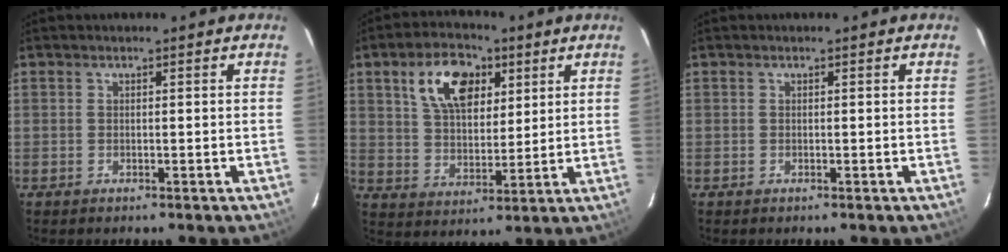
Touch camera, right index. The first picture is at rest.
{"total": 12.1, "force": [5.4, 7.2, 8.1], "torque": [-0.148, 0.025, 0.098]}
{"total": 0.0}